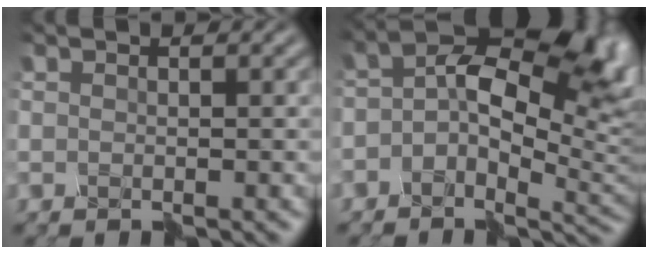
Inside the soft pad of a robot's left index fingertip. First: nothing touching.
{"total": 11.0, "force": [1.5, 6.2, 9.0], "torque": [-0.148, 0.014, 0.012]}